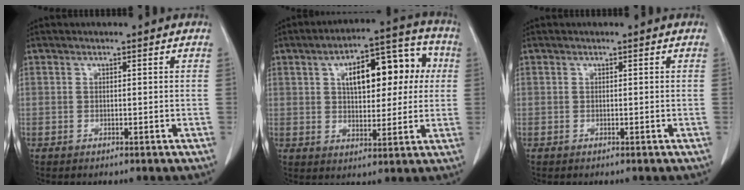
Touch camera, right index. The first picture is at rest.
{"total": 13.6, "force": [3.3, 6.3, 11.6], "torque": [-0.166, 0.040, 0.051]}
{"total": 0.0}